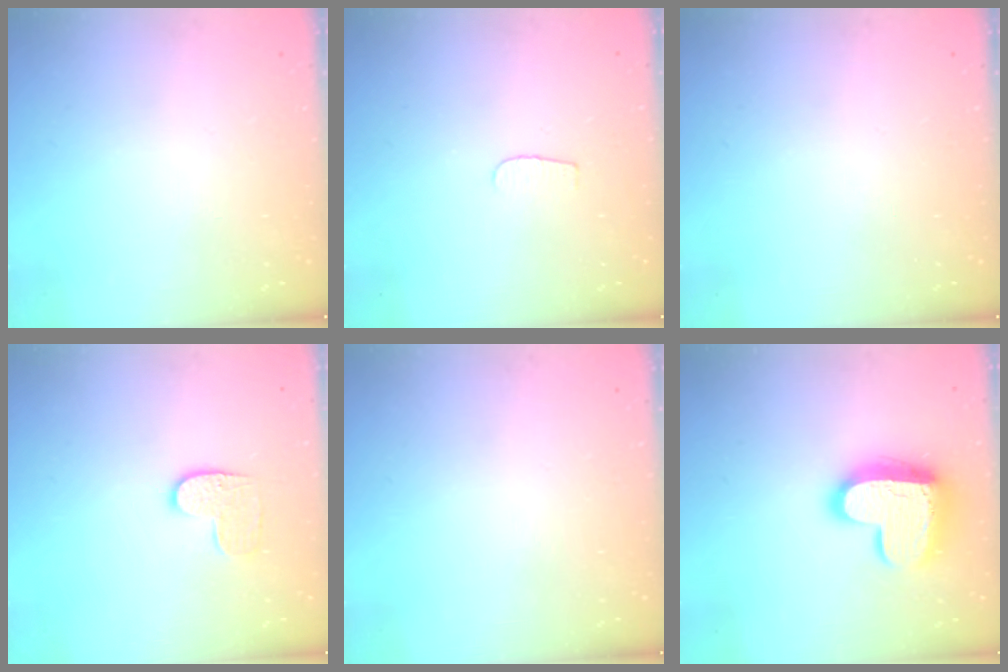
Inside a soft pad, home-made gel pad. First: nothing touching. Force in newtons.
{"total": 3.7, "press": 3.6, "slide": 0.4}
{"total": 0.0}
{"total": 7.0, "press": 7.0, "slide": 0.2}
{"total": 0.0}
{"total": 16.2, "press": 16.1, "slide": 1.4}